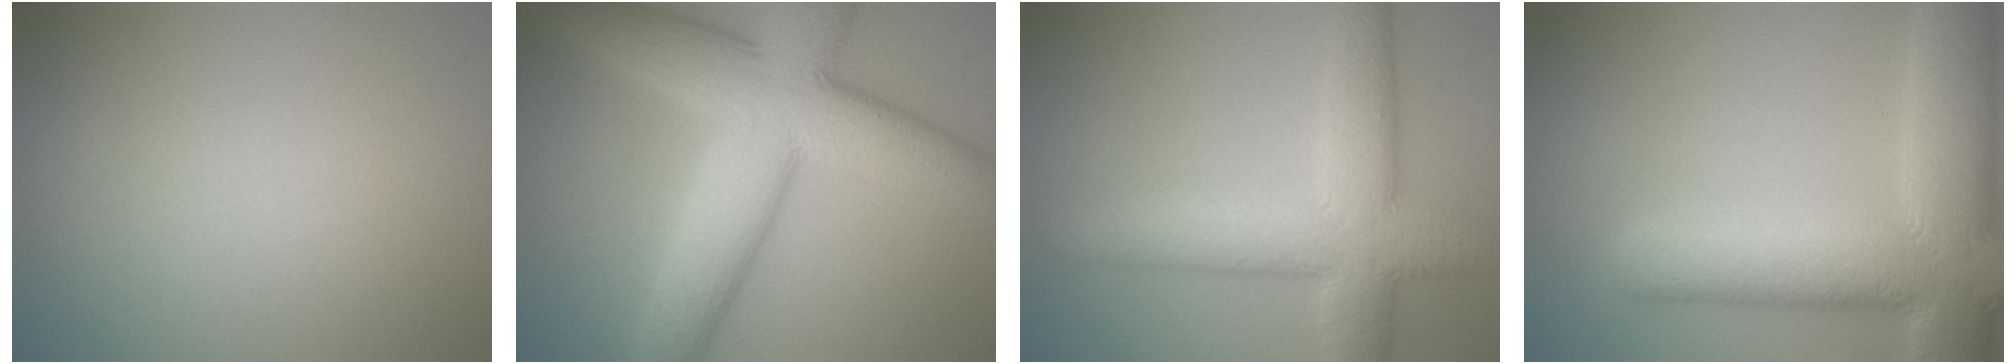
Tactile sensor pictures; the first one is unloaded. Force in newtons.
{"total": 10.8, "press": 10.8, "slide": 0.1}
{"total": 8.0, "press": 8.0, "slide": 0.5}
{"total": 11.2, "press": 11.2, "slide": 1.2}